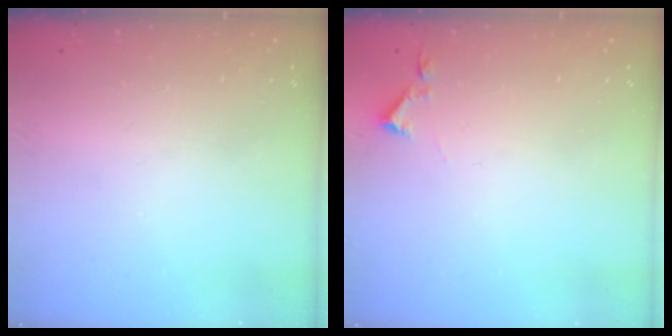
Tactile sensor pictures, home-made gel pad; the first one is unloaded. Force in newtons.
{"total": 2.9, "press": 2.9, "slide": 0.5}